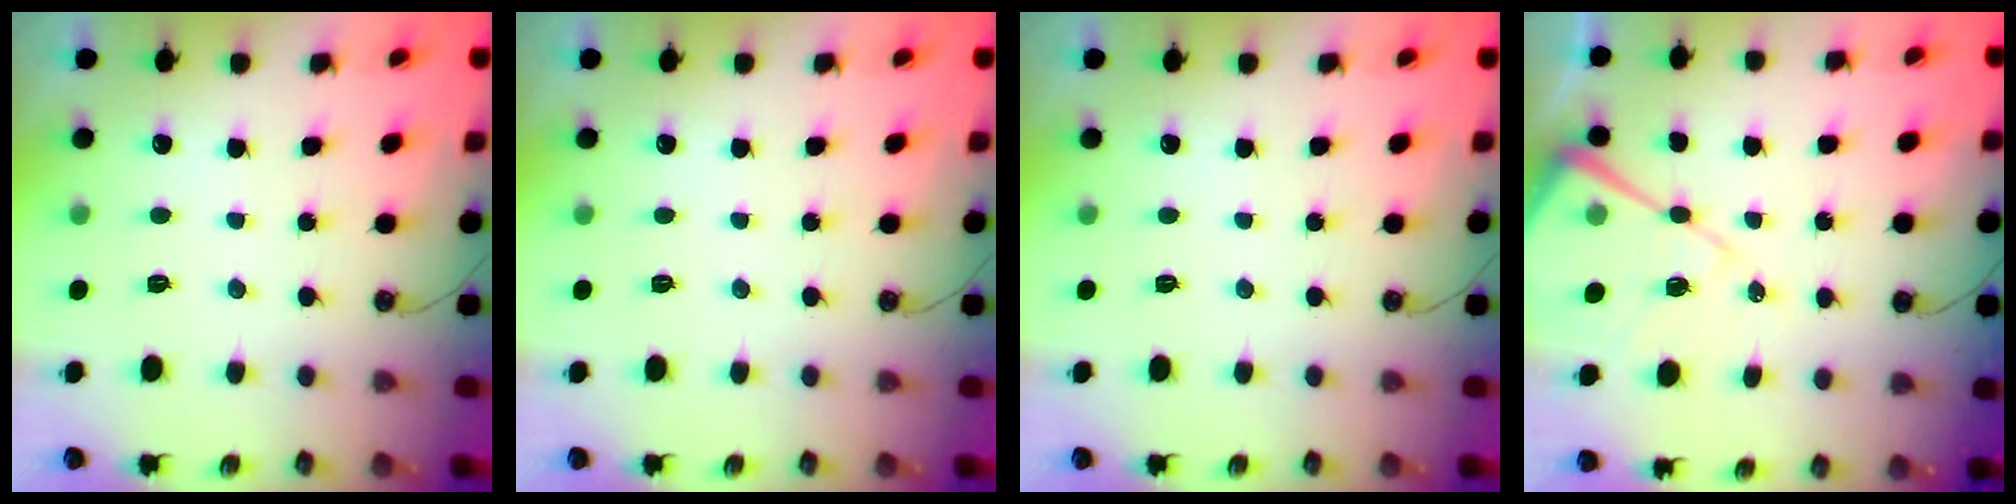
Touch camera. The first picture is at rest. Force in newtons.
{"total": 0.0}
{"total": 0.0}
{"total": 14.2, "press": 14.1, "slide": 1.4}